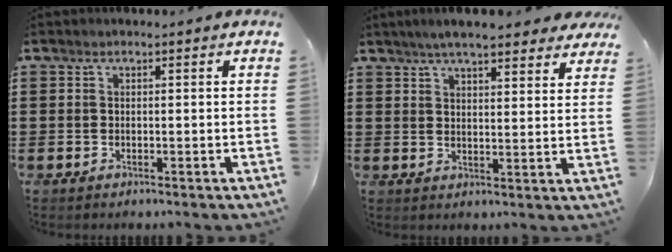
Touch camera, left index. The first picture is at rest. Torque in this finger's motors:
{"motor_torque": [2.14, 0.00, 0.71, 0.21]}